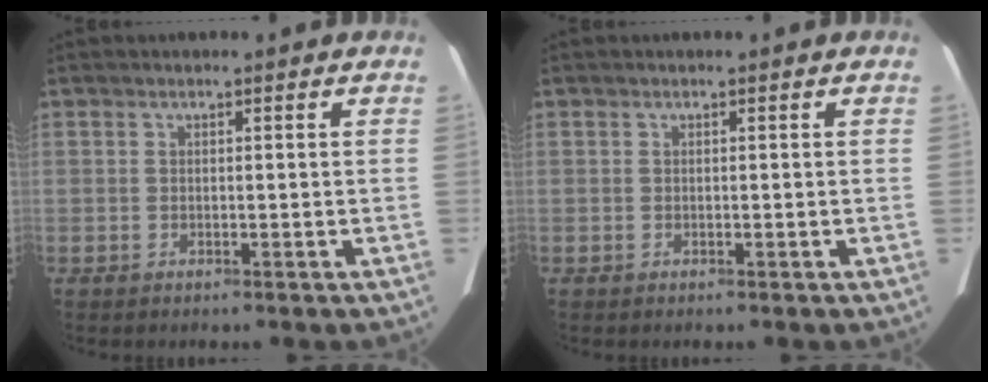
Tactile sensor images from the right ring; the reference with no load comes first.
{"total": 0.0}